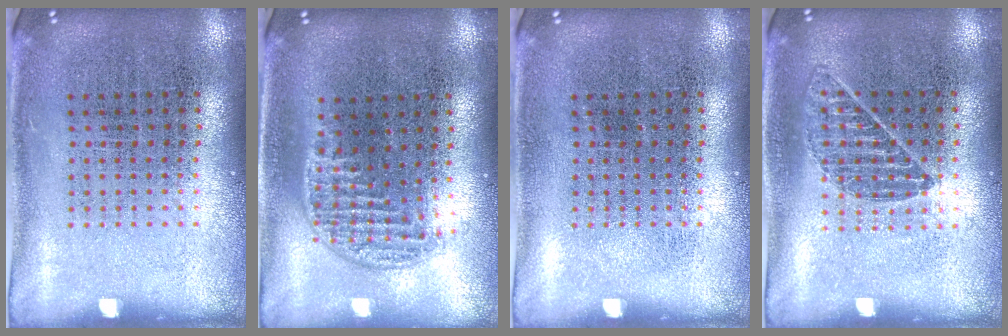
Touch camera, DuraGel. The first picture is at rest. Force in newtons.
{"total": 1.3, "press": 1.0, "slide": 0.7}
{"total": 0.0}
{"total": 0.9, "press": 0.8, "slide": 0.3}